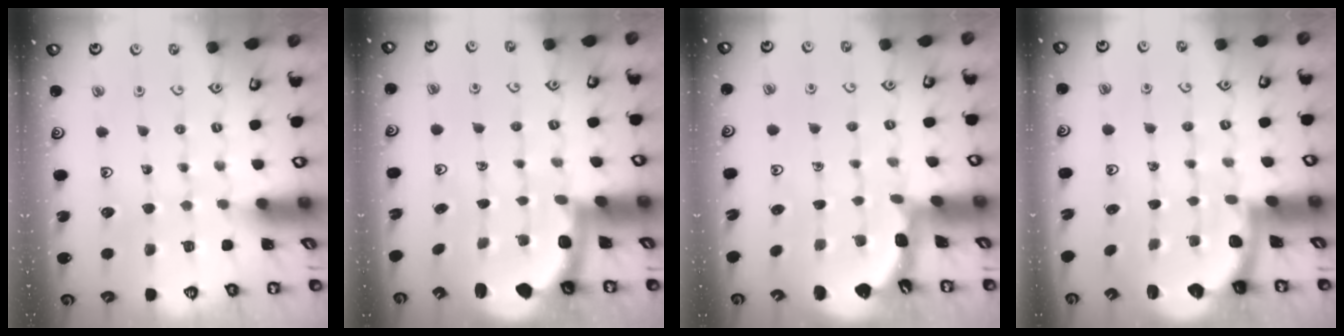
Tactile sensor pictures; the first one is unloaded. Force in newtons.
{"total": 2.2, "press": 1.7, "slide": 1.4}
{"total": 2.0, "press": 2.0, "slide": 0.2}
{"total": 2.1, "press": 1.9, "slide": 1.0}